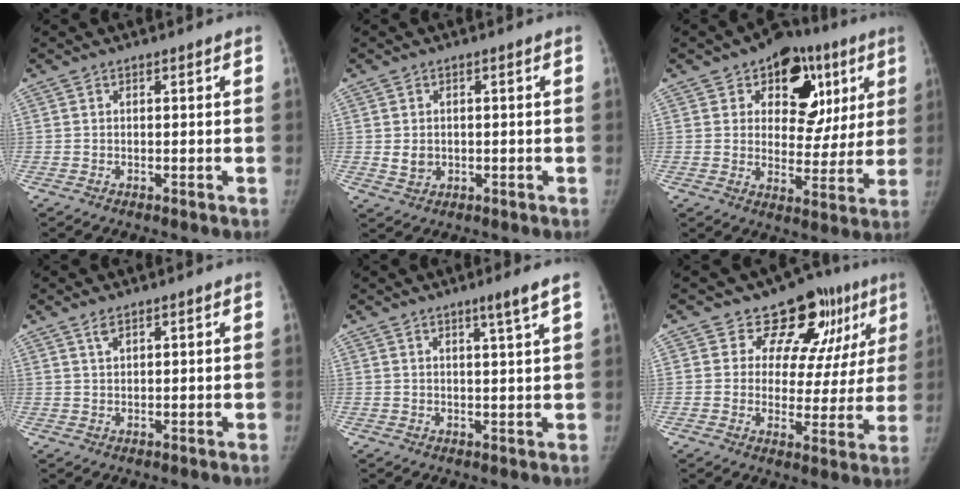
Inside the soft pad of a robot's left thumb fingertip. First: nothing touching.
{"total": 3.1, "force": [0.0, 2.6, 1.7], "torque": [-0.019, -0.002, 0.007]}
{"total": 16.8, "force": [7.4, 11.4, 9.9], "torque": [-0.062, -0.012, 0.099]}
{"total": 2.0, "force": [1.4, 0.9, 1.1], "torque": [-0.018, -0.004, 0.029]}
{"total": 3.4, "force": [2.2, -0.6, 2.5], "torque": [-0.040, -0.020, 0.039]}
{"total": 14.8, "force": [8.7, 9.1, 7.8], "torque": [-0.036, -0.034, 0.105]}